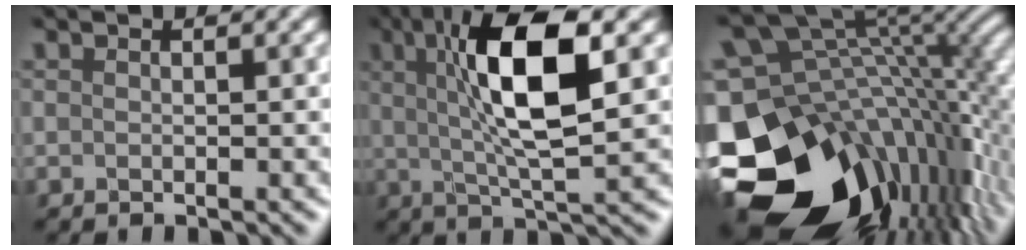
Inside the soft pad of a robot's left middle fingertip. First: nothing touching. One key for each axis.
{"total": 8.4, "fx": 2.8, "fy": 1.8, "fz": 7.7, "tx": -0.135, "ty": 0.009, "tz": 0.051}
{"total": 15.9, "fx": -4.3, "fy": 11.0, "fz": 10.6, "tx": -0.223, "ty": -0.007, "tz": -0.049}